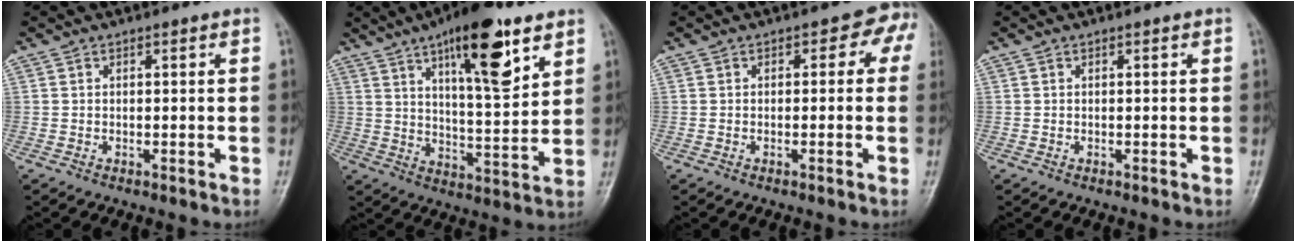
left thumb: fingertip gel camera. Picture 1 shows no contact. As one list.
[{"total": 16.6, "force": [9.1, 5.2, 12.9], "torque": [-0.170, -0.042, 0.144]}, {"total": 3.8, "force": [0.3, 2.8, 2.6], "torque": [0.015, 0.014, -0.013]}, {"total": 0.0}]